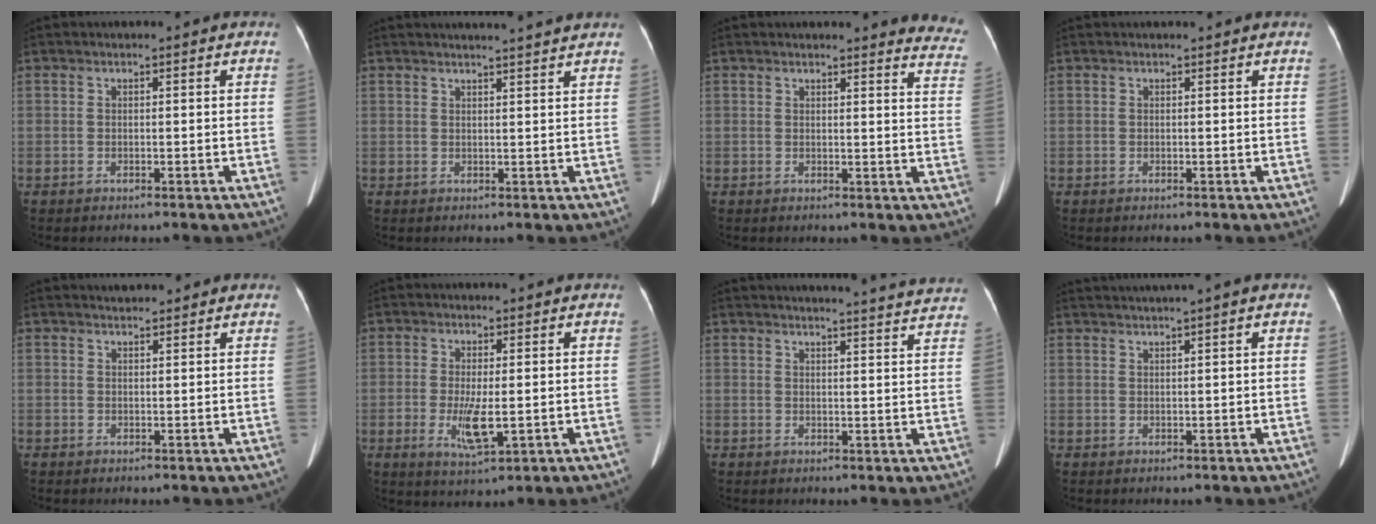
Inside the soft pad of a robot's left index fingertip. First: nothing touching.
{"total": 6.2, "force": [5.8, -0.7, 2.0], "torque": [-0.024, 0.008, 0.061]}
{"total": 9.7, "force": [9.6, 0.8, 1.4], "torque": [0.021, -0.072, 0.065]}
{"total": 1.5, "force": [1.4, 0.0, 0.4], "torque": [-0.007, 0.017, 0.023]}
{"total": 1.8, "force": [1.7, 0.8, 0.1], "torque": [-0.001, 0.016, 0.025]}
{"total": 5.2, "force": [-1.0, 1.3, 4.9], "torque": [-0.098, -0.013, -0.011]}
{"total": 18.1, "force": [17.7, 0.1, 3.9], "torque": [-0.045, -0.057, 0.191]}
{"total": 3.7, "force": [3.0, -1.2, 1.8], "torque": [-0.025, 0.021, 0.056]}